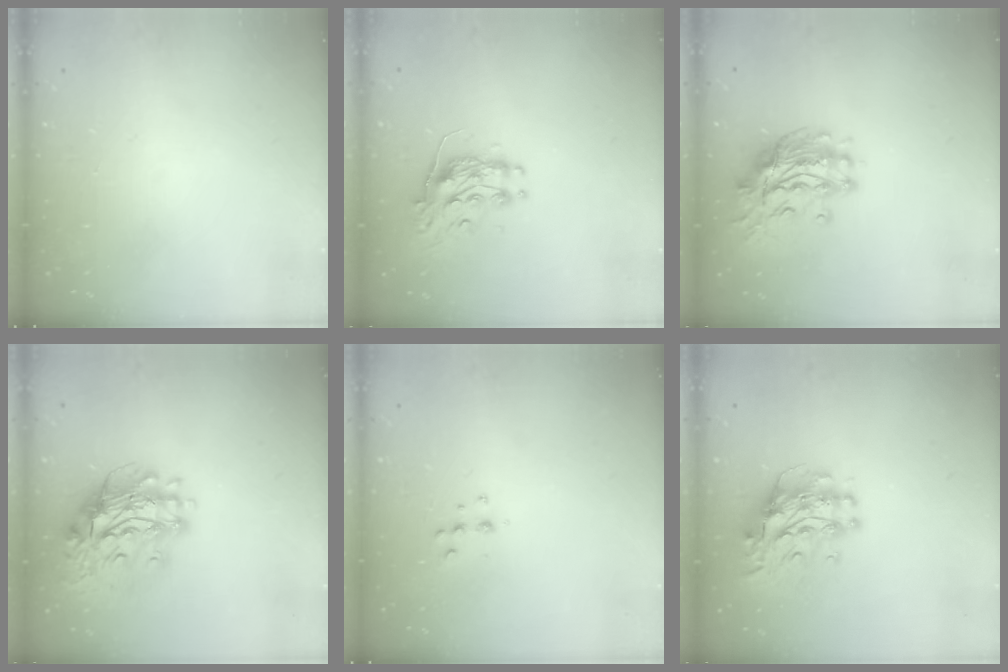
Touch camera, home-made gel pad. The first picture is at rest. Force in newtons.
{"total": 10.0, "press": 10.0, "slide": 0.0}
{"total": 12.3, "press": 12.2, "slide": 1.6}
{"total": 16.0, "press": 15.9, "slide": 2.1}
{"total": 5.1, "press": 5.0, "slide": 0.8}
{"total": 10.7, "press": 10.7, "slide": 0.9}